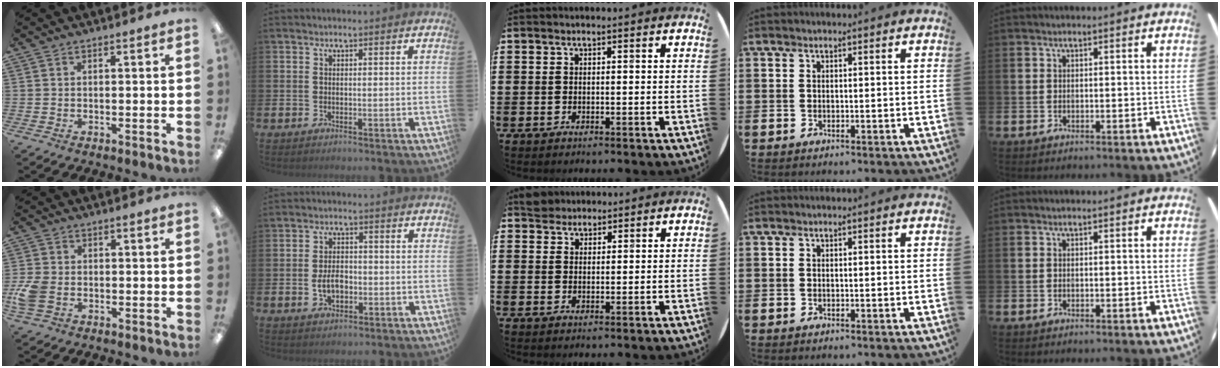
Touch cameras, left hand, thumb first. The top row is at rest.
{"thumb": {"total": 6.2, "force": [-1.6, 4.4, 4.1], "torque": [-0.090, 0.008, -0.030]}, "index": {"total": 3.7, "force": [-0.9, 2.4, 2.7], "torque": [-0.037, -0.002, -0.019]}, "middle": {"total": 2.7, "force": [2.5, 1.0, -0.1], "torque": [0.003, 0.002, 0.048]}}